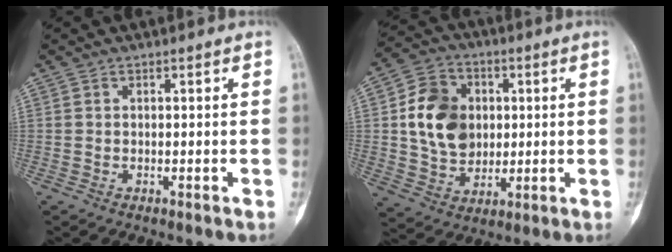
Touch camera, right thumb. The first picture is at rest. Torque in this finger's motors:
{"motor_torque": [0.37, 1.80, 0.15, -0.23, 0.21]}